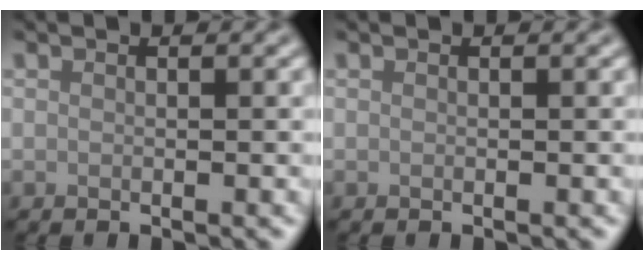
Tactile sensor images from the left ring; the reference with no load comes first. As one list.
[{"total": 0.0}]